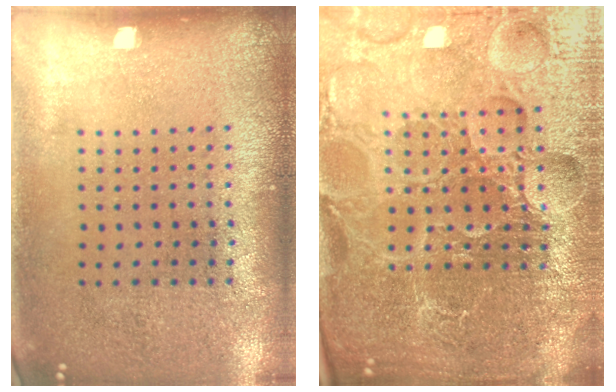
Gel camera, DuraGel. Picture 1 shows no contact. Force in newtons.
{"total": 6.2, "press": 5.6, "slide": 2.8}